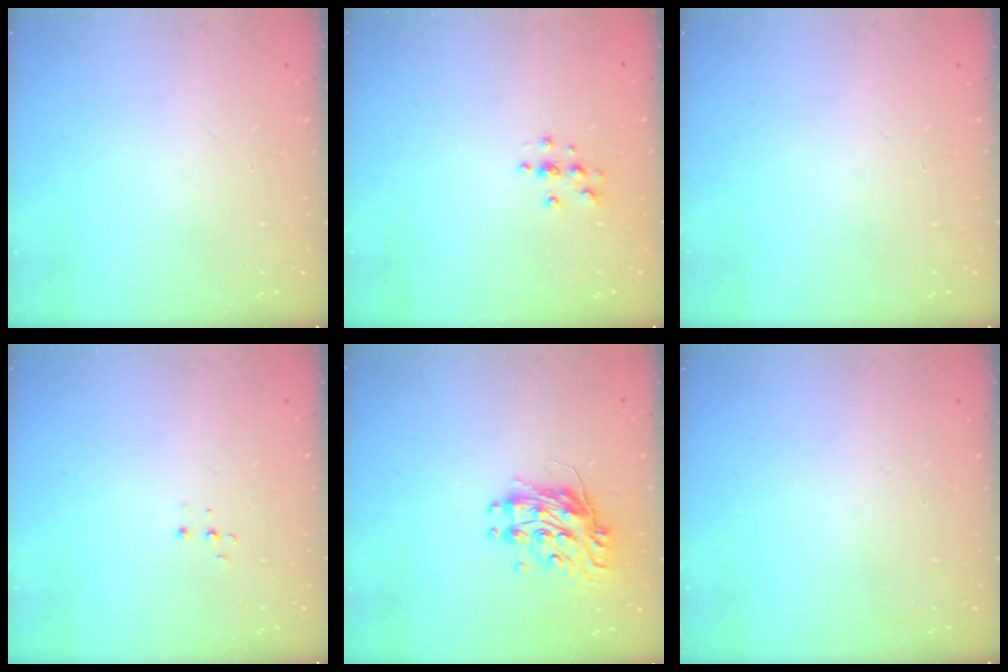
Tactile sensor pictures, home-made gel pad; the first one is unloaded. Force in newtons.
{"total": 3.9, "press": 3.8, "slide": 0.4}
{"total": 0.0}
{"total": 3.5, "press": 3.4, "slide": 0.8}
{"total": 10.7, "press": 10.6, "slide": 0.7}
{"total": 0.0}